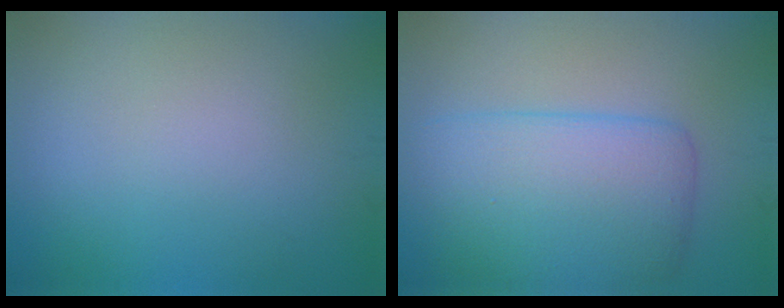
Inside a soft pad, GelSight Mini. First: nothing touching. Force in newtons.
{"total": 6.8, "press": 6.8, "slide": 0.0}